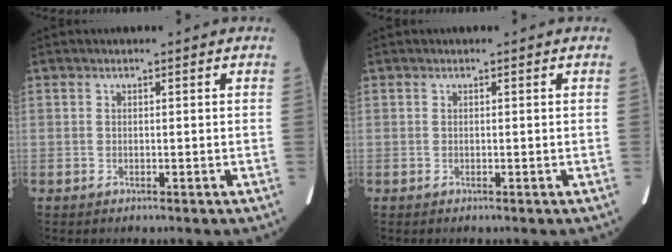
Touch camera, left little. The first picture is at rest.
{"total": 0.0}